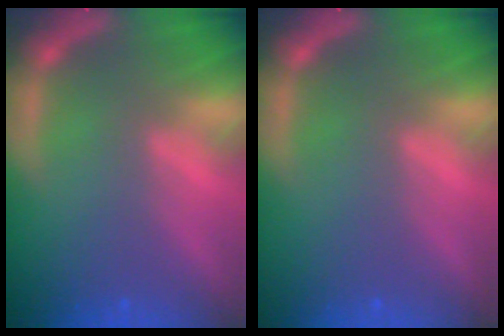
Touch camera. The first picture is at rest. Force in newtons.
{"total": 0.0}